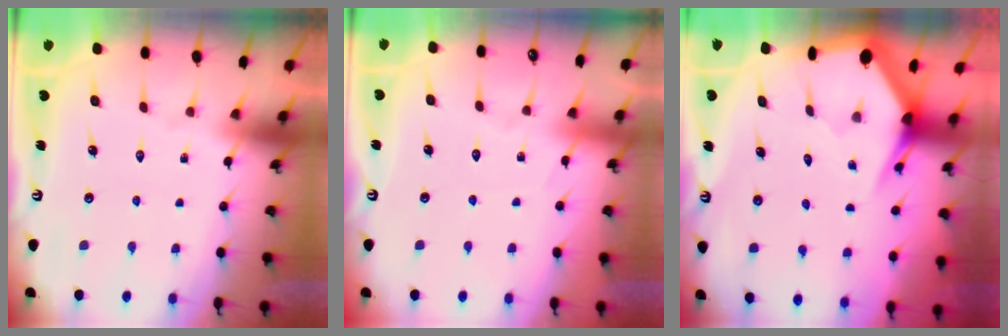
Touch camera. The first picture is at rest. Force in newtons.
{"total": 4.2, "press": 4.1, "slide": 0.6}
{"total": 3.8, "press": 3.8, "slide": 0.2}